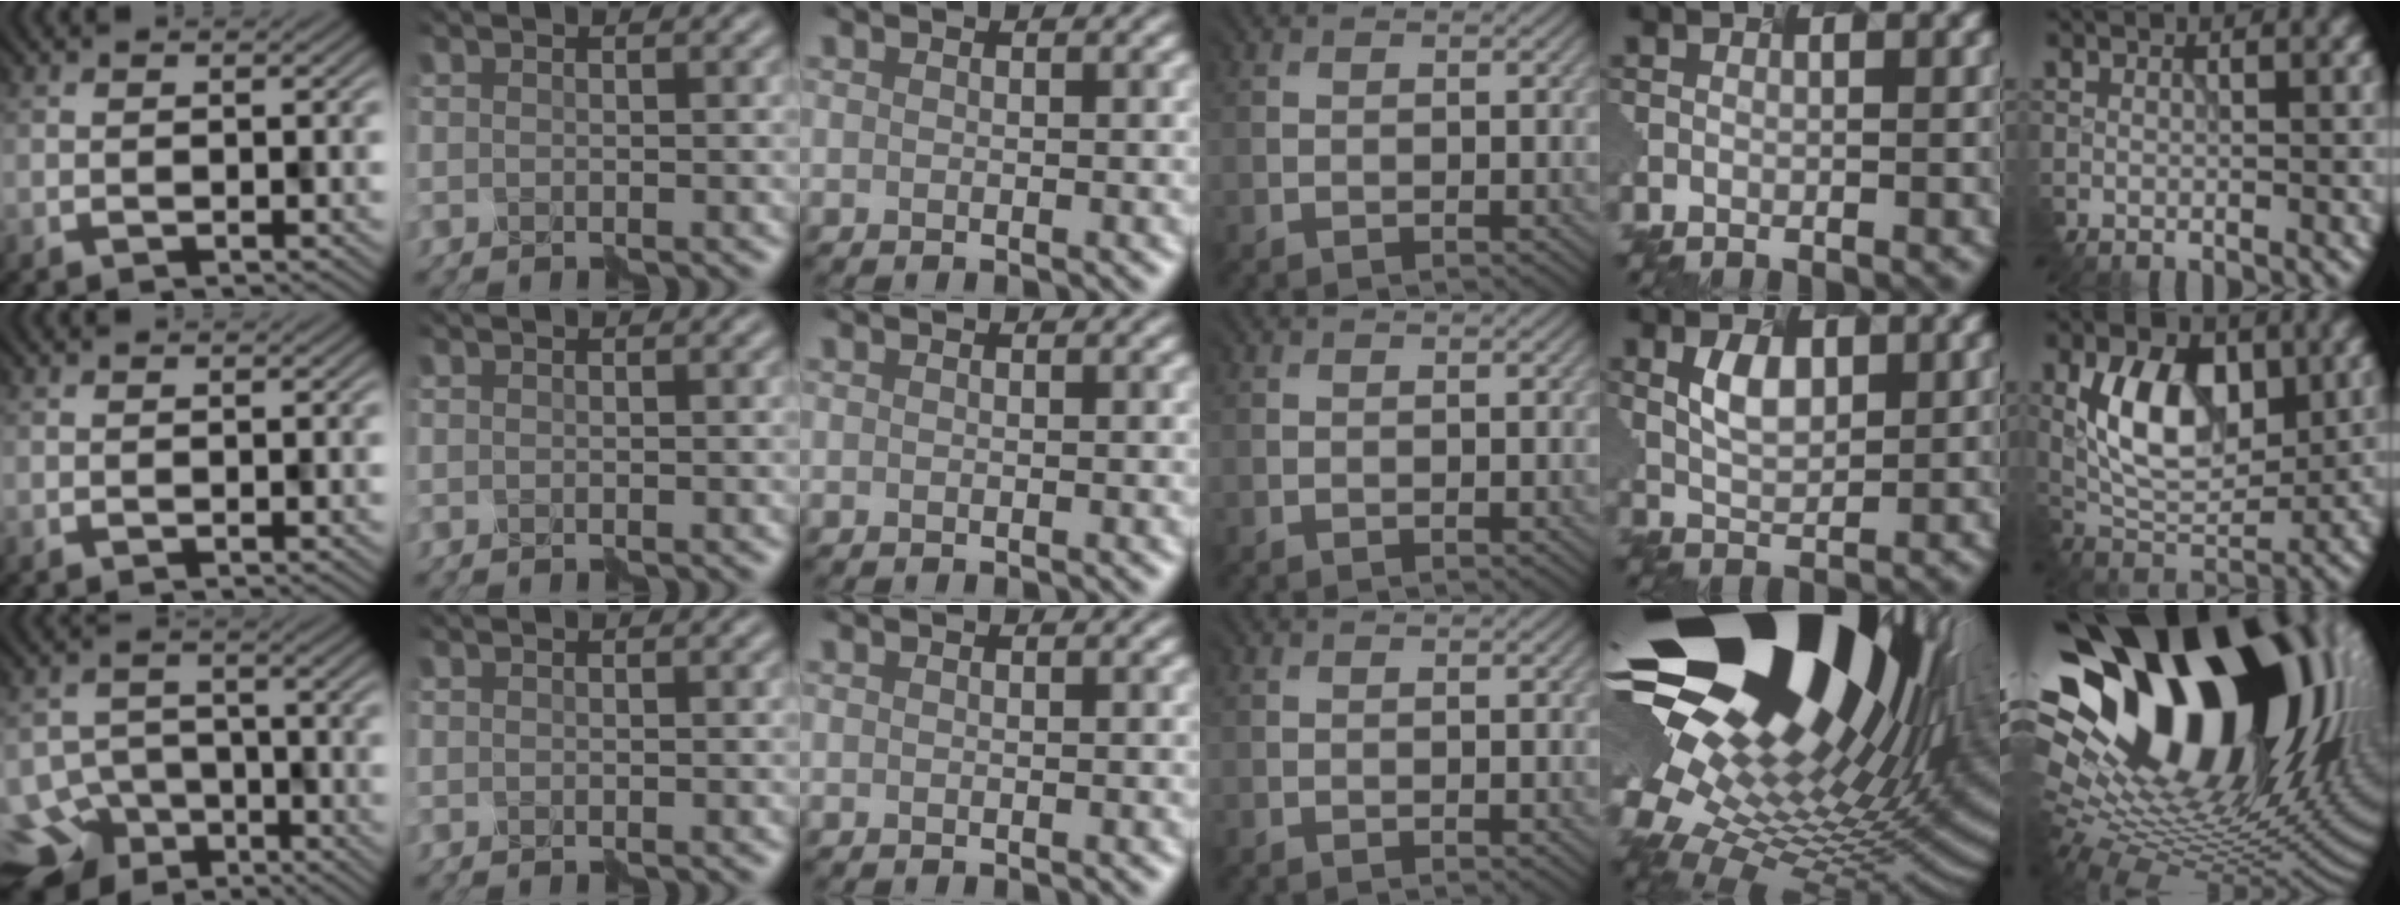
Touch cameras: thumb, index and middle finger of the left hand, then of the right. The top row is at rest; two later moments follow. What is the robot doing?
{"motion": "assemble", "object": "hinged jar"}